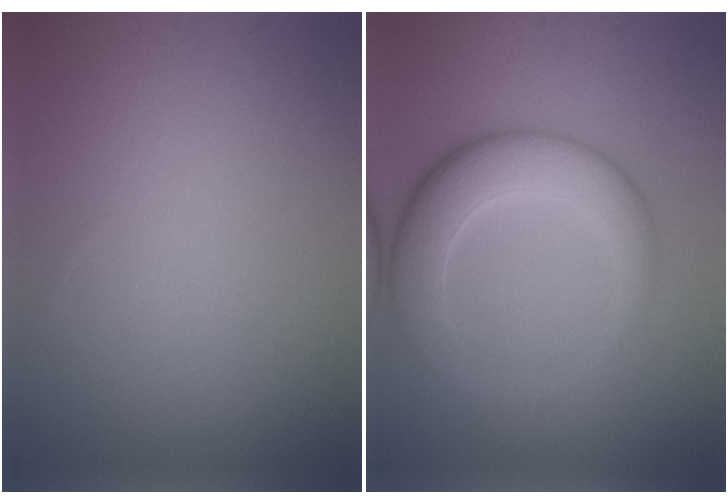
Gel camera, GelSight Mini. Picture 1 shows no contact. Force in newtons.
{"total": 6.4, "press": 6.4, "slide": 0.3}